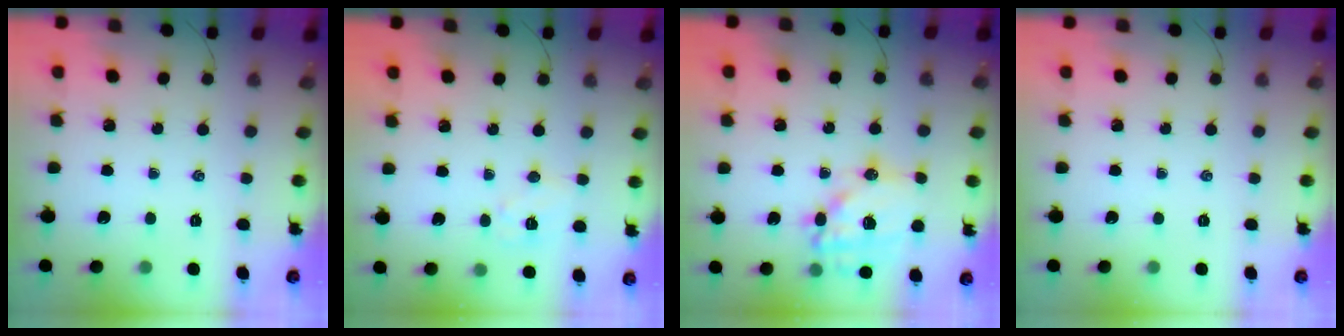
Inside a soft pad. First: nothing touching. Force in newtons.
{"total": 6.5, "press": 6.4, "slide": 1.0}
{"total": 16.0, "press": 15.8, "slide": 2.9}
{"total": 0.0}